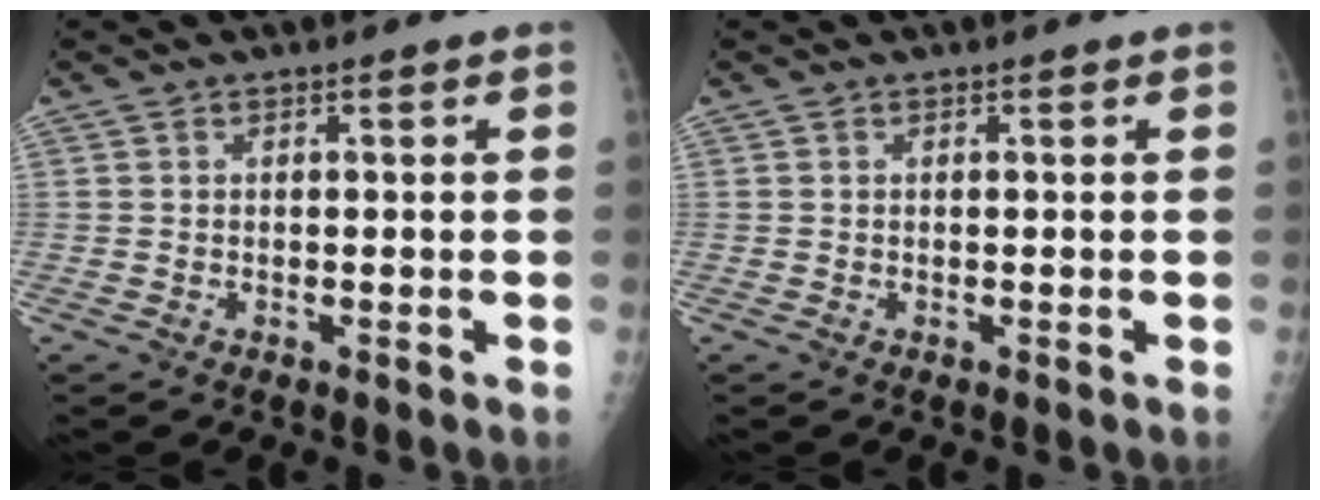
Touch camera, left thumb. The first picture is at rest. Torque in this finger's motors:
{"motor_torque": [0.03, 0.05, 0.00, -0.01, 0.00]}